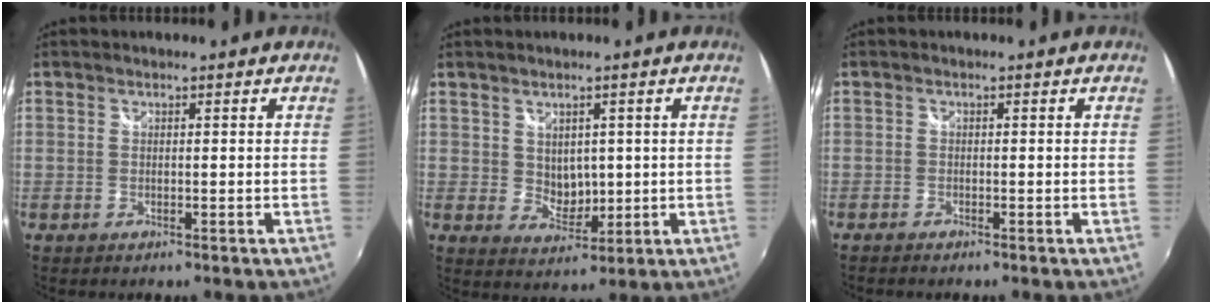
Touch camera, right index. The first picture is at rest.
{"total": 4.3, "force": [1.2, 3.5, 2.1], "torque": [-0.032, 0.001, 0.032]}
{"total": 1.3, "force": [-1.1, 0.3, 0.4], "torque": [-0.012, -0.006, -0.022]}